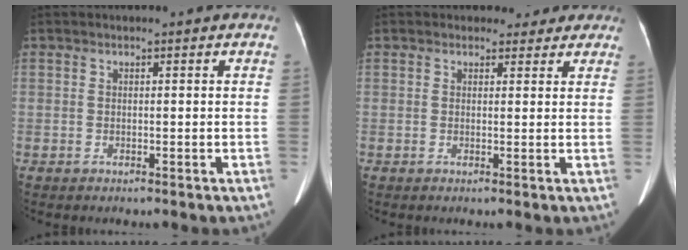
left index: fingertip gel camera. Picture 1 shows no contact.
{"total": 3.8, "force": [3.1, 2.1, 0.1], "torque": [0.012, 0.003, 0.027]}